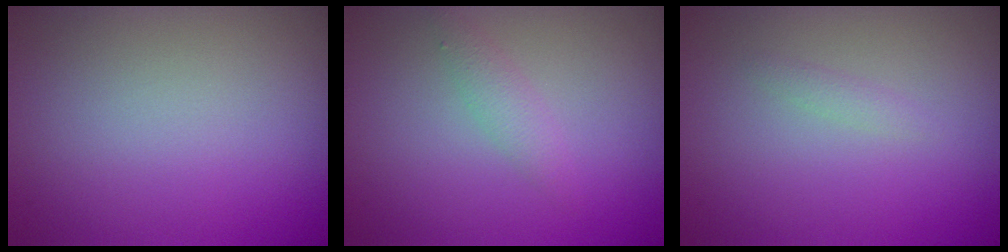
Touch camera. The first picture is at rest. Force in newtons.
{"total": 1.5, "press": 1.5, "slide": 0.0}
{"total": 0.7, "press": 0.7, "slide": 0.0}